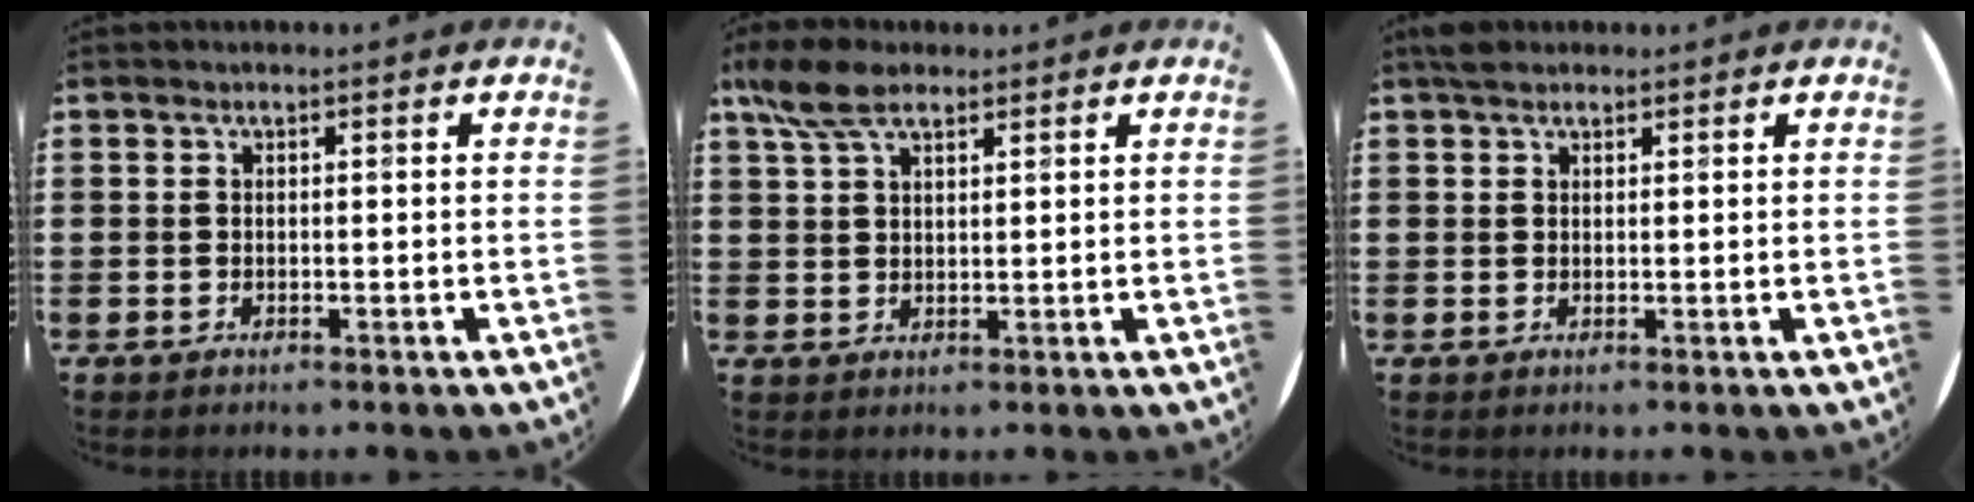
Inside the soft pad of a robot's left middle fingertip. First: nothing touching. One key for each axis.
{"total": 5.9, "fx": 4.2, "fy": 2.5, "fz": 3.2, "tx": -0.074, "ty": 0.001, "tz": 0.079}
{"total": 1.6, "fx": 1.4, "fy": 0.7, "fz": 0.5, "tx": -0.004, "ty": 0.002, "tz": 0.025}